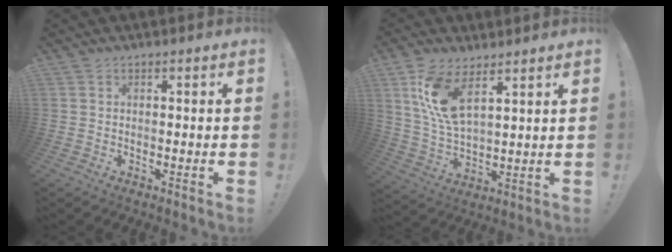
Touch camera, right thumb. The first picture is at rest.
{"total": 12.1, "force": [6.6, 5.1, 8.8], "torque": [-0.183, -0.024, 0.121]}